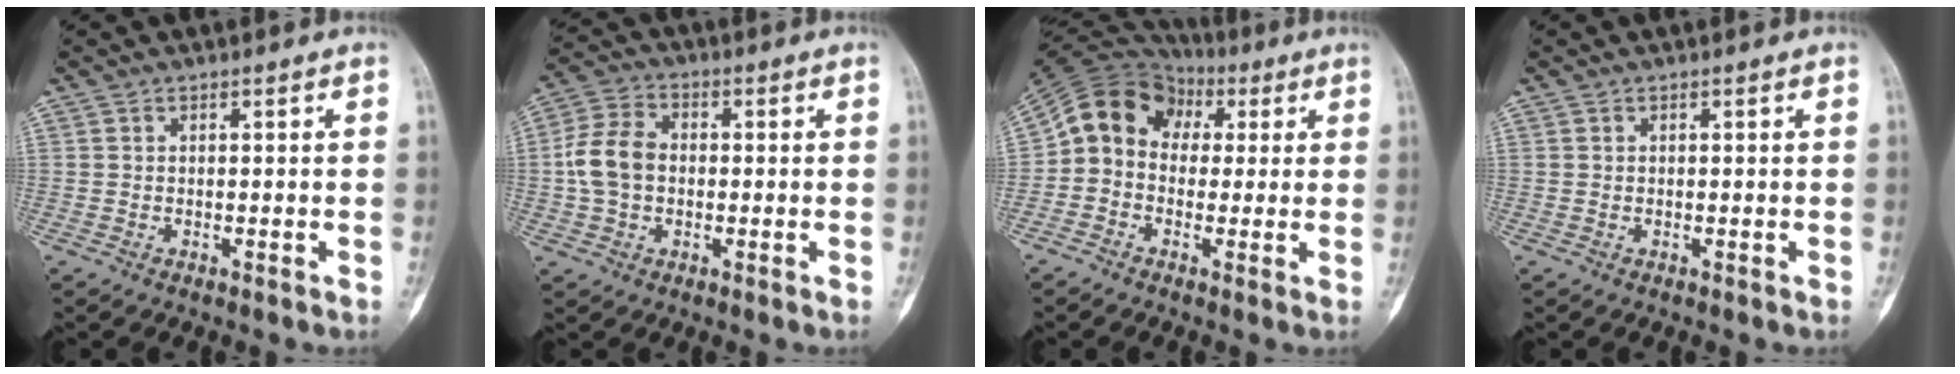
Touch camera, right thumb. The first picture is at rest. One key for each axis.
{"total": 8.8, "fx": -0.5, "fy": 6.6, "fz": 5.8, "tx": -0.104, "ty": 0.022, "tz": -0.018}
{"total": 12.2, "fx": 1.1, "fy": 10.2, "fz": 6.6, "tx": -0.098, "ty": 0.039, "tz": 0.007}
{"total": 0.0}